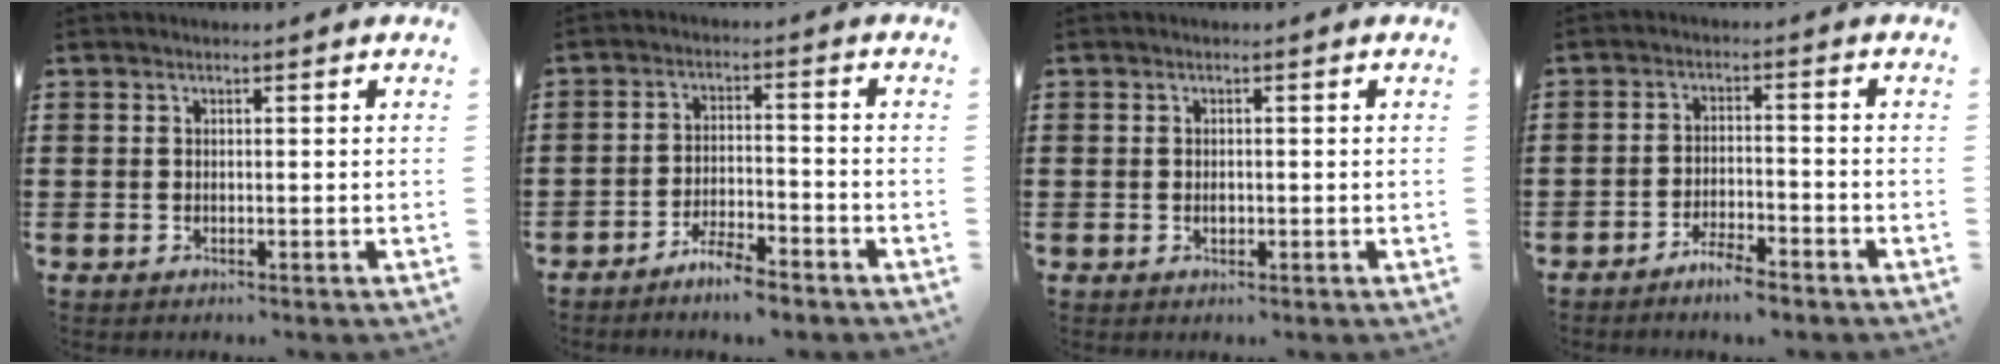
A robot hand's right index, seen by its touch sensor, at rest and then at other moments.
{"total": 4.7, "force": [-4.4, 0.4, 1.5], "torque": [-0.035, 0.004, -0.088]}
{"total": 1.0, "force": [-0.1, 0.6, 0.8], "torque": [-0.016, 0.001, -0.003]}
{"total": 3.9, "force": [-3.6, 0.4, 1.3], "torque": [-0.033, 0.003, -0.073]}